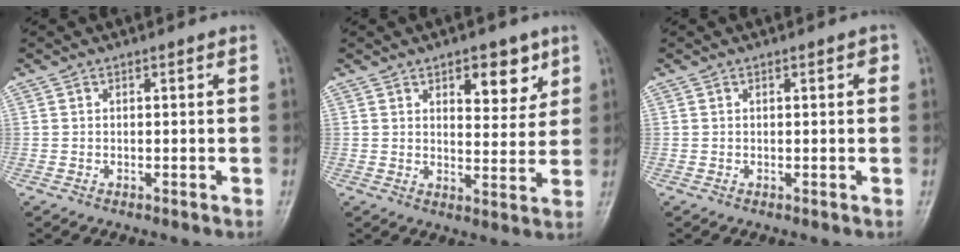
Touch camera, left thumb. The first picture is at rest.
{"total": 8.1, "force": [4.3, 4.1, 5.5], "torque": [-0.044, -0.025, 0.060]}
{"total": 1.4, "force": [0.5, 0.6, 1.2], "torque": [-0.012, 0.002, 0.005]}